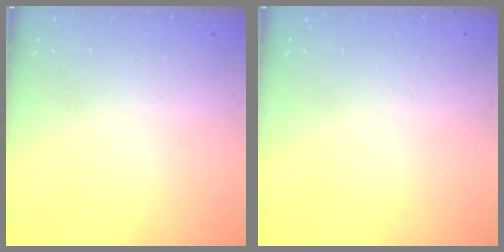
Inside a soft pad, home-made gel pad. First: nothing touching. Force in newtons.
{"total": 0.0}